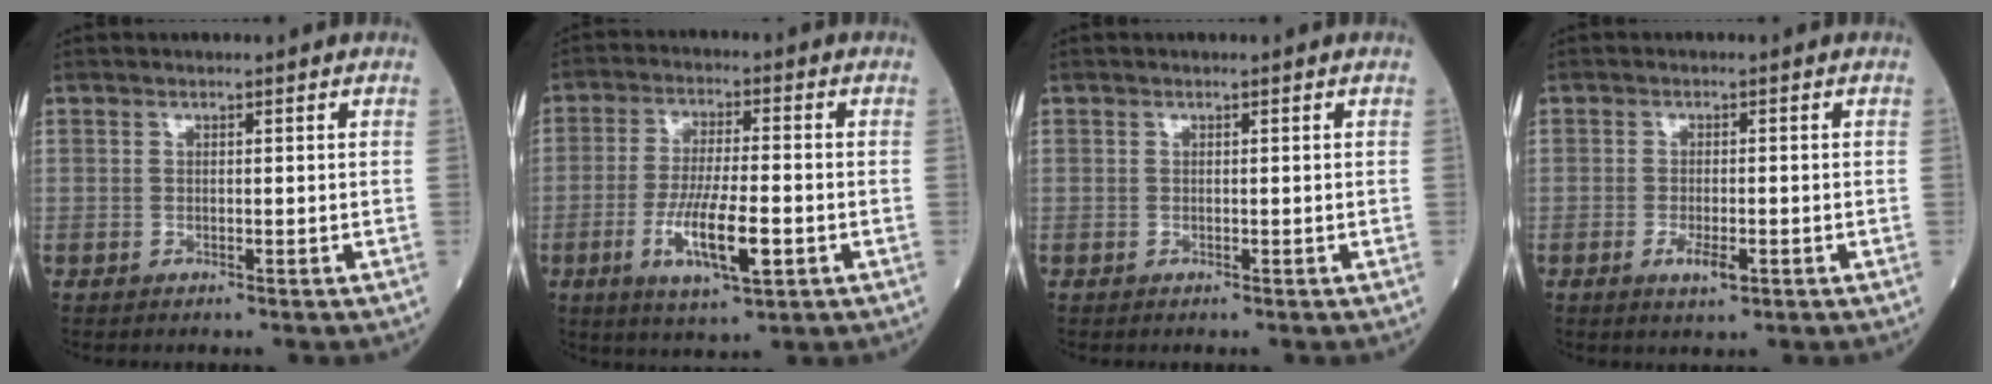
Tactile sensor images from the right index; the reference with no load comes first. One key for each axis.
{"total": 9.7, "fx": -3.1, "fy": 1.6, "fz": 9.1, "tx": -0.173, "ty": -0.012, "tz": -0.054}
{"total": 0.0}
{"total": 2.9, "fx": -1.2, "fy": 0.8, "fz": 2.5, "tx": -0.048, "ty": -0.003, "tz": -0.016}